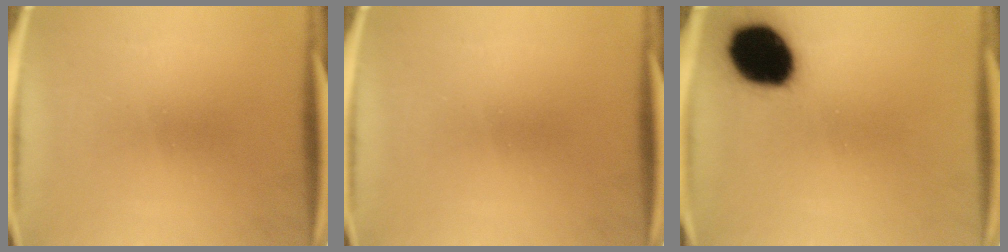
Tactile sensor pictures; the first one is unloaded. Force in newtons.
{"total": 0.0}
{"total": 18.3}